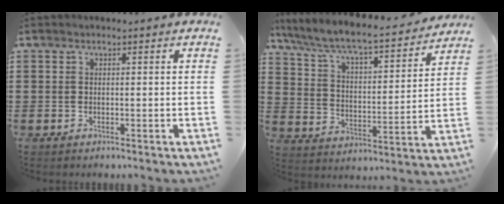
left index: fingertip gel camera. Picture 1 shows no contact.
{"total": 7.5, "force": [6.8, 0.6, 3.3], "torque": [-0.093, -0.044, 0.109]}